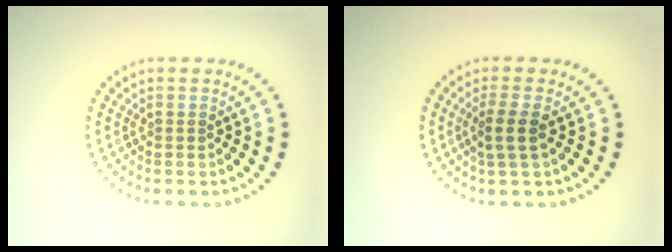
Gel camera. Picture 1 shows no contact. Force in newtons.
{"total": 2.1, "press": 1.8, "slide": 1.1}